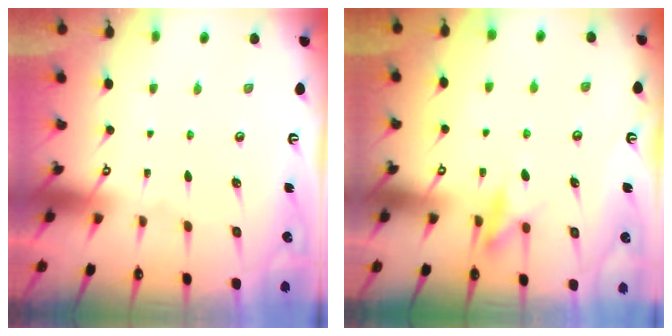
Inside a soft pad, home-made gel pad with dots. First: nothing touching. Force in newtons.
{"total": 7.8, "press": 7.7, "slide": 1.2}